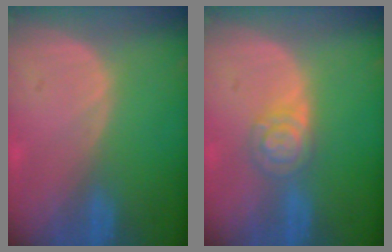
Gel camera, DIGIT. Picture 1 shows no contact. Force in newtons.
{"total": 4.5, "press": 4.5, "slide": 0.1}